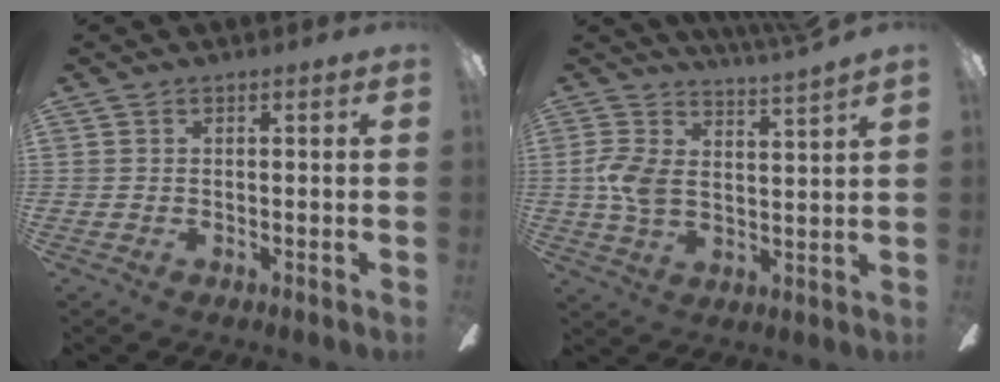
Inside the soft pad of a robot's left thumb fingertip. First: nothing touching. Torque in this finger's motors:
{"motor_torque": [1.57, 0.37, 1.08, -0.54, 0.09]}